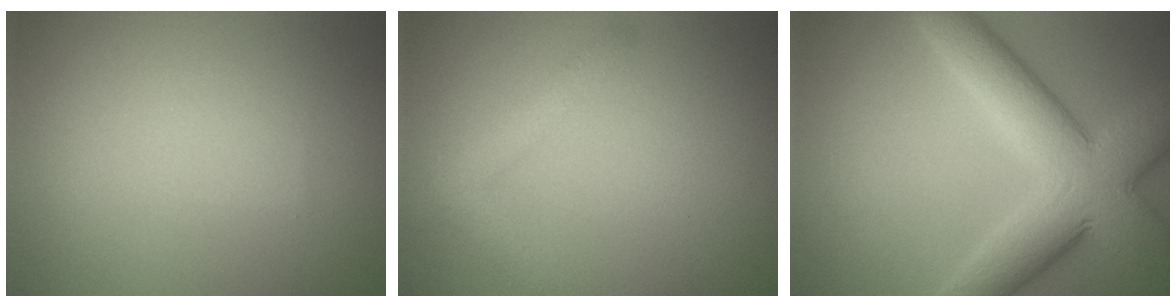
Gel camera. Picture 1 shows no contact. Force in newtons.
{"total": 2.2, "press": 2.2, "slide": 0.0}
{"total": 9.8, "press": 9.7, "slide": 0.6}